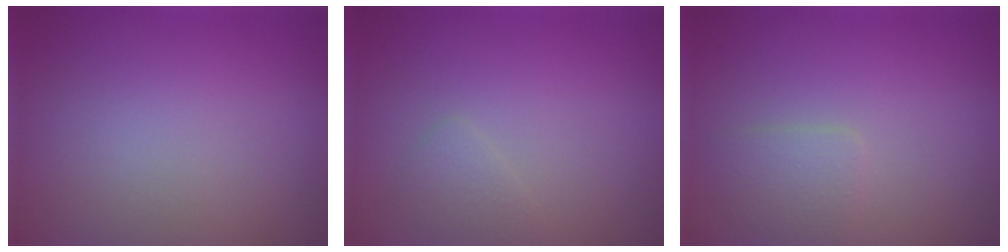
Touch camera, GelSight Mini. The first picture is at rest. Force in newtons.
{"total": 1.1, "press": 1.1, "slide": 0.0}
{"total": 2.0, "press": 2.0, "slide": 0.1}